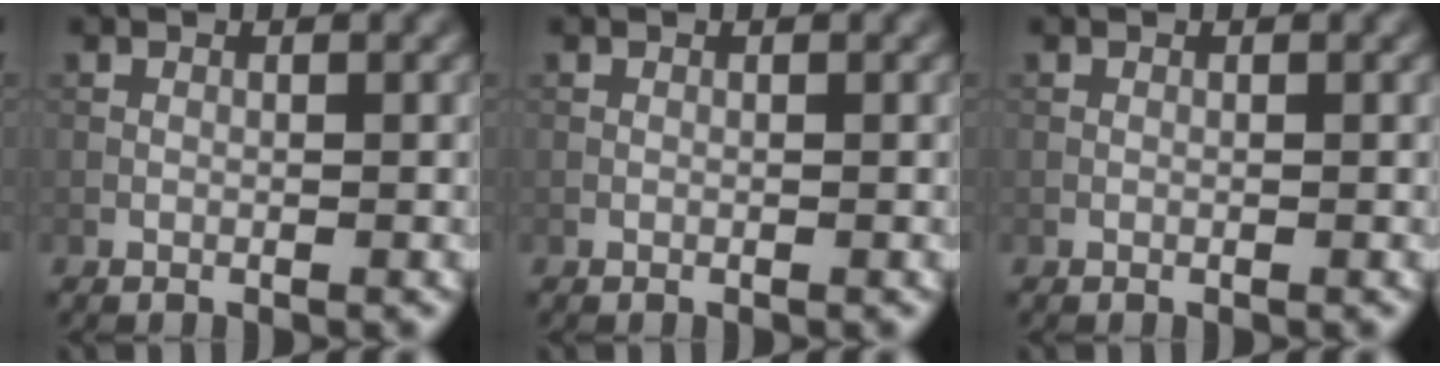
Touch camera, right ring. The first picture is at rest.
{"total": 0.0}
{"total": 0.0}